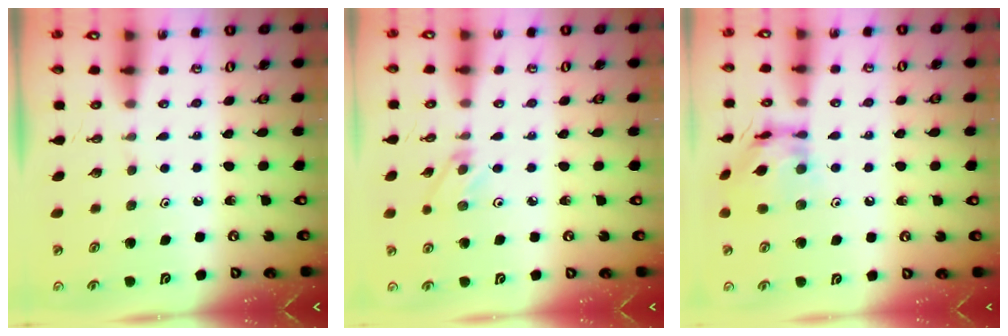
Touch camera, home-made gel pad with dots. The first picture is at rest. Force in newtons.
{"total": 2.8, "press": 2.7, "slide": 0.4}
{"total": 13.5, "press": 13.4, "slide": 1.1}